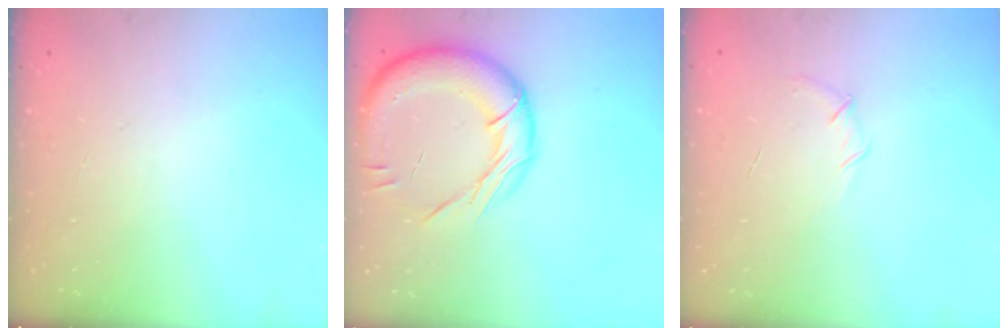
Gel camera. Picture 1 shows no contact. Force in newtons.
{"total": 17.4, "press": 17.2, "slide": 2.7}
{"total": 5.6, "press": 5.4, "slide": 1.6}